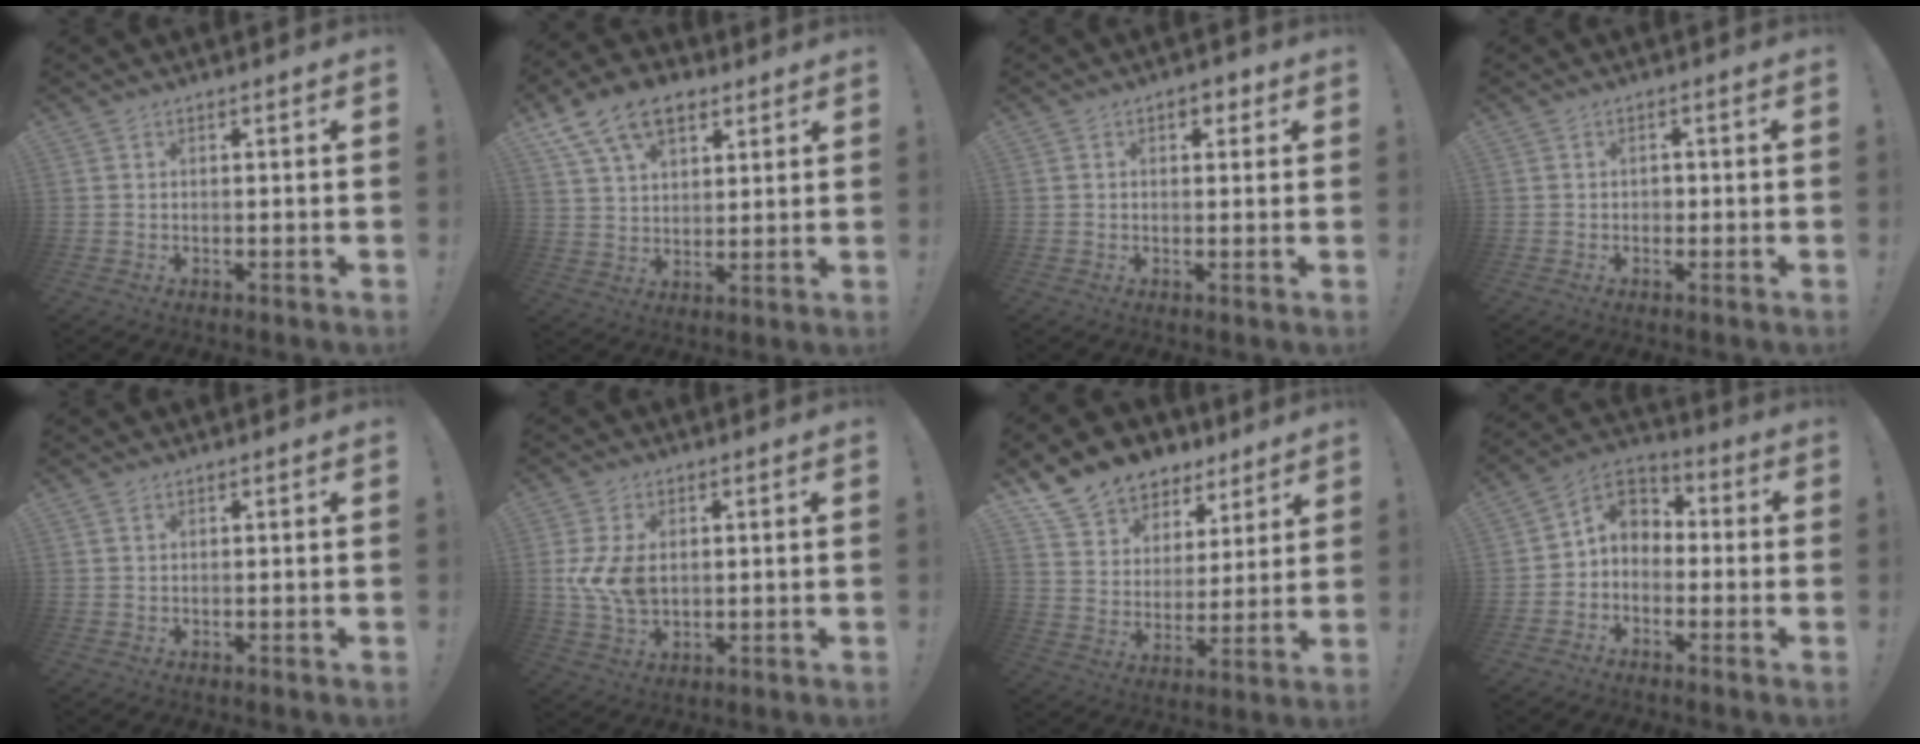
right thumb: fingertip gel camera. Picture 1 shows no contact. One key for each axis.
{"total": 13.7, "fx": 7.6, "fy": 8.3, "fz": 7.7, "tx": -0.135, "ty": -0.024, "tz": 0.146}
{"total": 3.1, "fx": 1.0, "fy": 2.0, "fz": 2.2, "tx": -0.022, "ty": 0.004, "tz": 0.014}
{"total": 1.2, "fx": -0.4, "fy": 1.0, "fz": 0.5, "tx": -0.009, "ty": 0.002, "tz": -0.009}
{"total": 0.6, "fx": 0.4, "fy": 0.3, "fz": 0.4, "tx": -0.009, "ty": 0.001, "tz": 0.007}
{"total": 10.0, "fx": 1.0, "fy": 6.8, "fz": 7.3, "tx": -0.139, "ty": -0.009, "tz": 0.020}
{"total": 12.0, "fx": 9.0, "fy": 7.5, "fz": 2.4, "tx": -0.037, "ty": -0.073, "tz": 0.169}
{"total": 6.9, "fx": -0.8, "fy": 6.1, "fz": 3.1, "tx": -0.063, "ty": 0.018, "tz": -0.009}